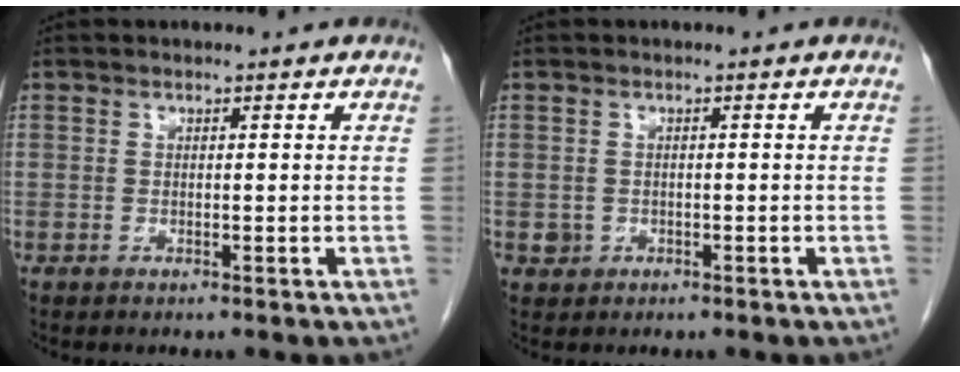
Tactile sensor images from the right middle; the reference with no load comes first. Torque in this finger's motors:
{"motor_torque": [0.25, -0.03, 0.01, 0.01]}